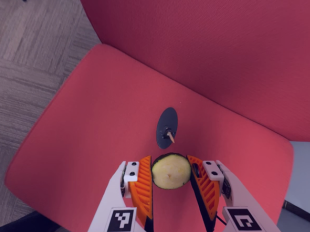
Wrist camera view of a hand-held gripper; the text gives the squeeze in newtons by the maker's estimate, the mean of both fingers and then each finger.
{"total": 8.9, "left": 9.0, "right": 8.8}